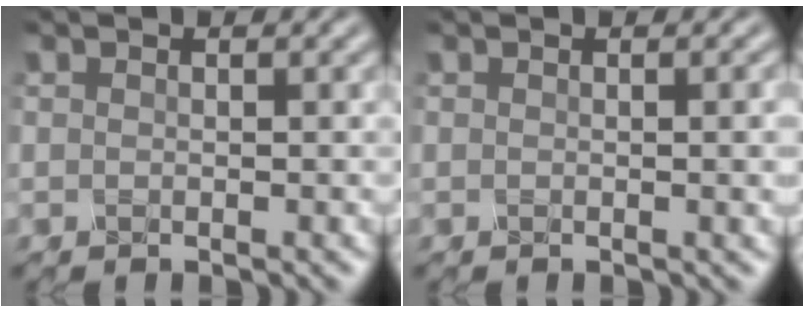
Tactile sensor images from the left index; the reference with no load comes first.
{"total": 3.0, "force": [0.3, 1.4, 2.6], "torque": [-0.007, 0.023, -0.007]}